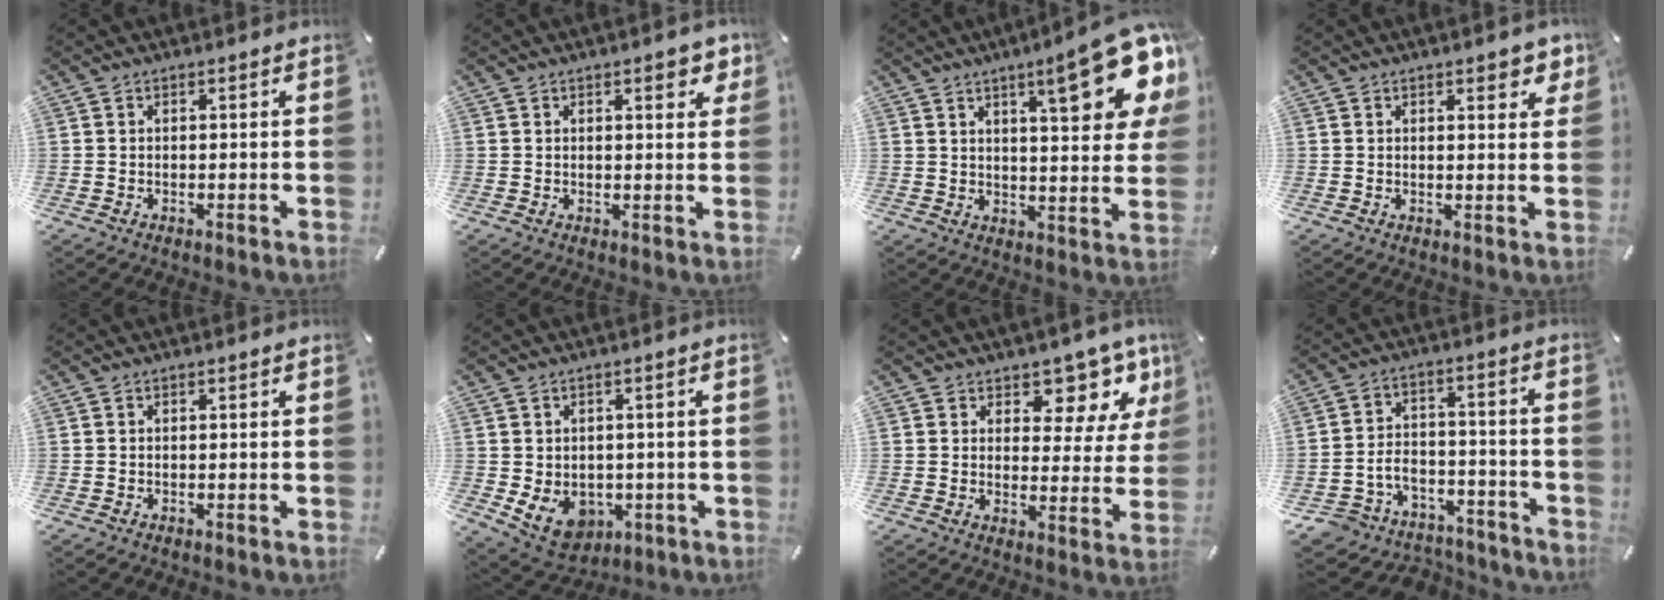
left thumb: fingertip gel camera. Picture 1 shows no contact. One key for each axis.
{"total": 4.1, "fx": 2.2, "fy": 1.7, "fz": 3.0, "tx": -0.033, "ty": -0.008, "tz": 0.031}
{"total": 19.4, "fx": 10.1, "fy": 5.2, "fz": 15.7, "tx": -0.214, "ty": -0.059, "tz": 0.152}
{"total": 3.9, "fx": 2.6, "fy": 1.8, "fz": 2.3, "tx": -0.019, "ty": -0.012, "tz": 0.039}
{"total": 0.0}
{"total": 7.7, "fx": -1.6, "fy": 6.5, "fz": 3.8, "tx": -0.077, "ty": -0.003, "tz": -0.029}
{"total": 9.9, "fx": 7.2, "fy": 5.2, "fz": 4.4, "tx": -0.047, "ty": -0.066, "tz": 0.123}
{"total": 6.8, "fx": -2.9, "fy": 6.0, "fz": 1.3, "tx": -0.022, "ty": 0.018, "tz": -0.049}